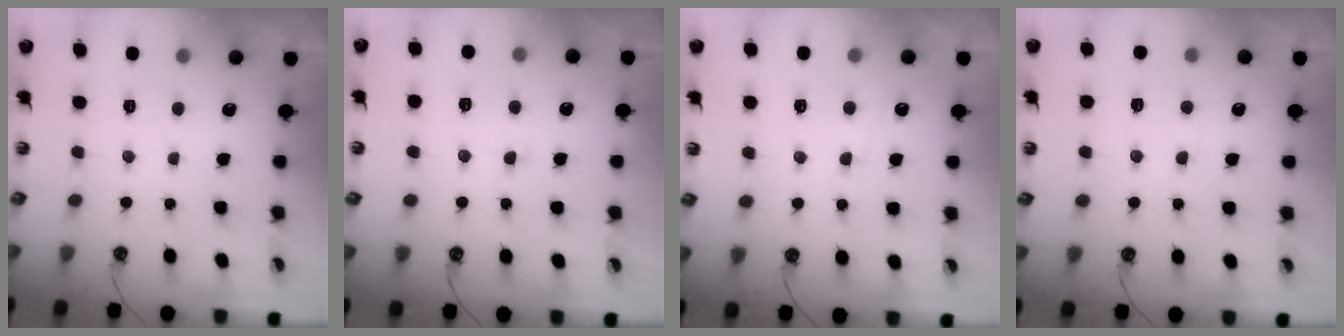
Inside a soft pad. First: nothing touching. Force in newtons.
{"total": 0.8, "press": 0.5, "slide": 0.6}
{"total": 4.0, "press": 4.0, "slide": 0.5}
{"total": 5.9, "press": 5.9, "slide": 0.4}